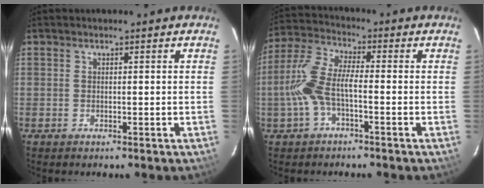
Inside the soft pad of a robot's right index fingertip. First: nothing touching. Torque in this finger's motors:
{"motor_torque": [0.77, -0.62, 0.36, 0.13]}